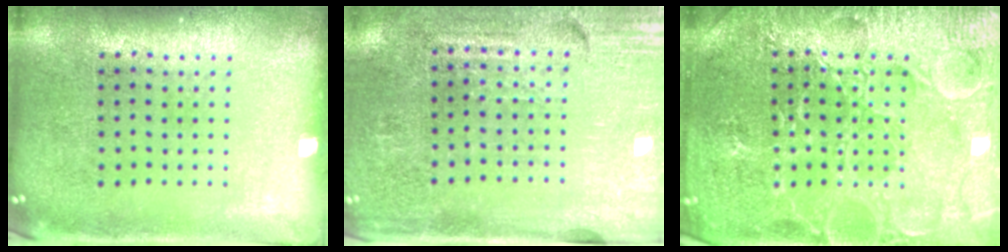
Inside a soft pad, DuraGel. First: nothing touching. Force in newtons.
{"total": 3.4, "press": 3.1, "slide": 1.3}
{"total": 4.4, "press": 4.4, "slide": 0.5}